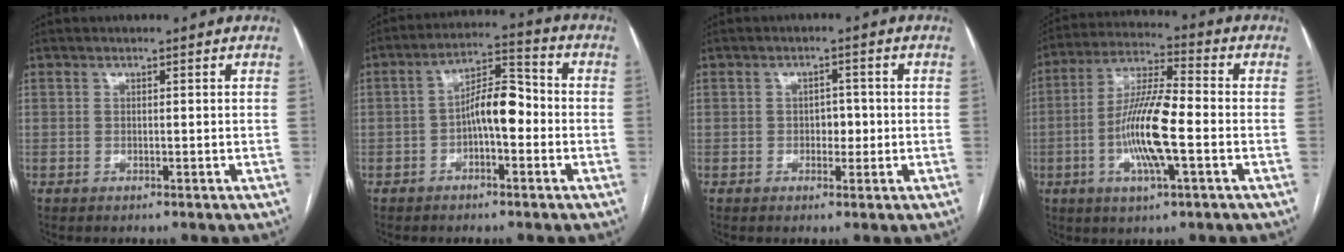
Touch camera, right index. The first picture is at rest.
{"total": 7.6, "force": [-1.6, 2.7, 7.0], "torque": [-0.117, 0.030, -0.028]}
{"total": 2.7, "force": [-0.4, 1.7, 2.0], "torque": [-0.021, 0.005, -0.004]}
{"total": 12.6, "force": [-2.9, 1.9, 12.1], "torque": [-0.237, 0.001, -0.057]}